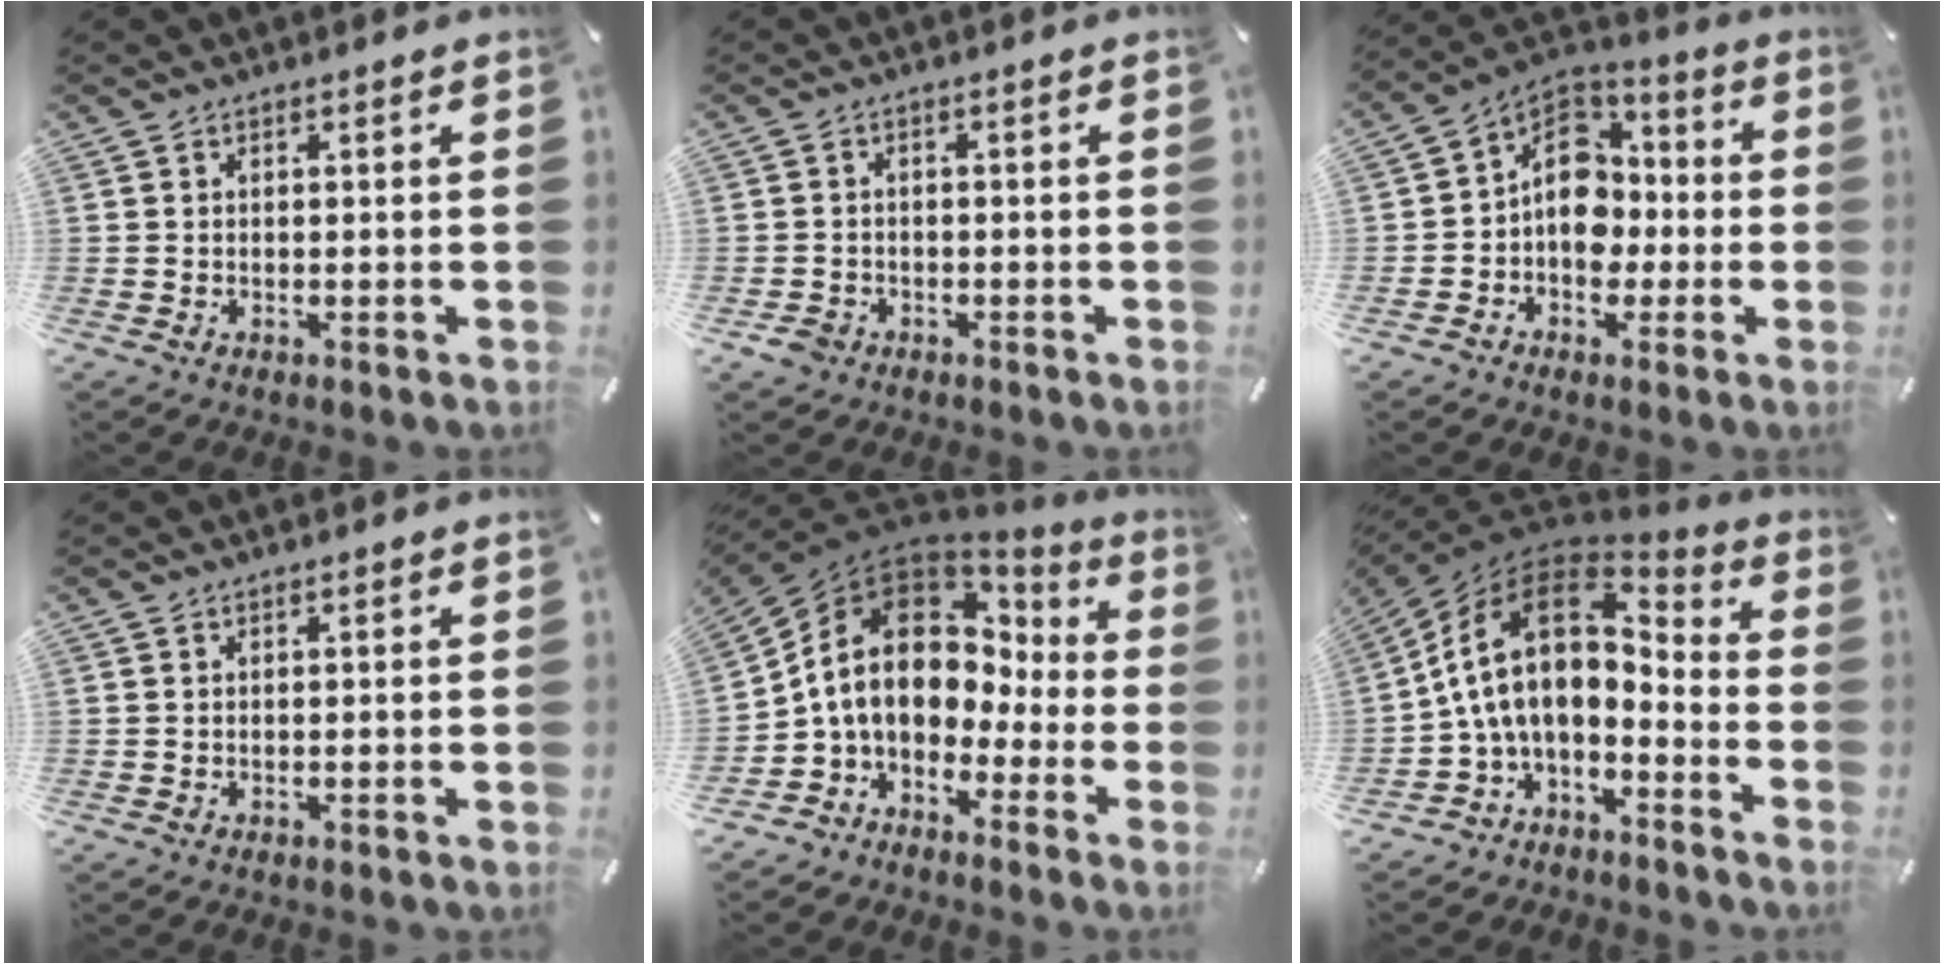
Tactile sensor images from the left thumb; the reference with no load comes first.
{"total": 2.9, "force": [-1.7, 2.1, 0.9], "torque": [-0.022, 0.006, -0.035]}
{"total": 12.5, "force": [-1.4, 10.6, 6.5], "torque": [-0.102, 0.011, -0.023]}
{"total": 0.0}
{"total": 13.2, "force": [1.4, 10.3, 8.1], "torque": [-0.179, -0.011, 0.018]}
{"total": 16.8, "force": [0.6, 10.2, 13.4], "torque": [-0.277, -0.006, 0.009]}